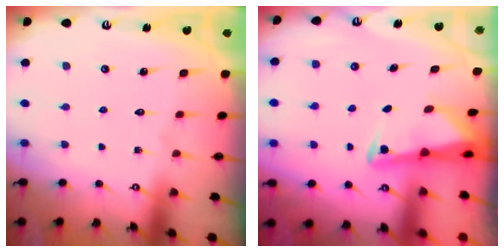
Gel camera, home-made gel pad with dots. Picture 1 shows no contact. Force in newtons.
{"total": 2.2, "press": 2.2, "slide": 0.3}